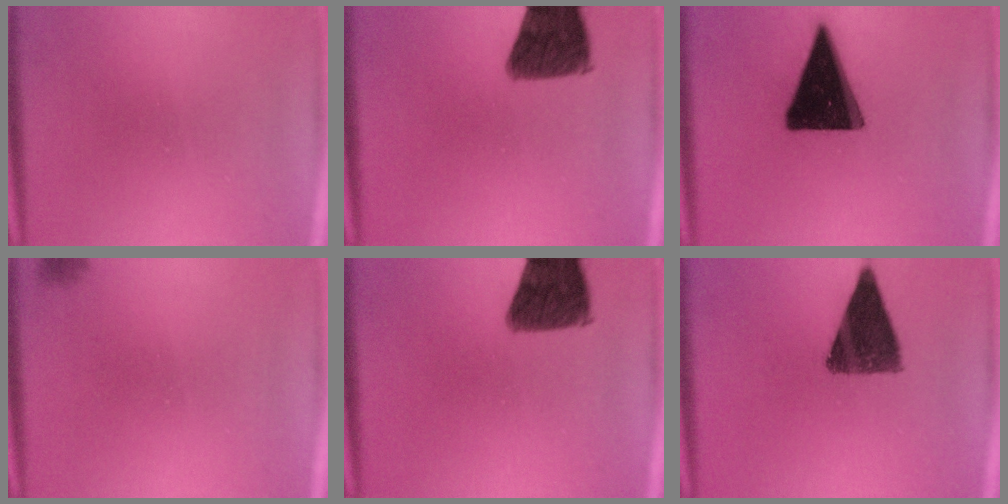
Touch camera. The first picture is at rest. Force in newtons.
{"total": 10.9}
{"total": 19.1}
{"total": 1.6}
{"total": 10.9}
{"total": 11.1}